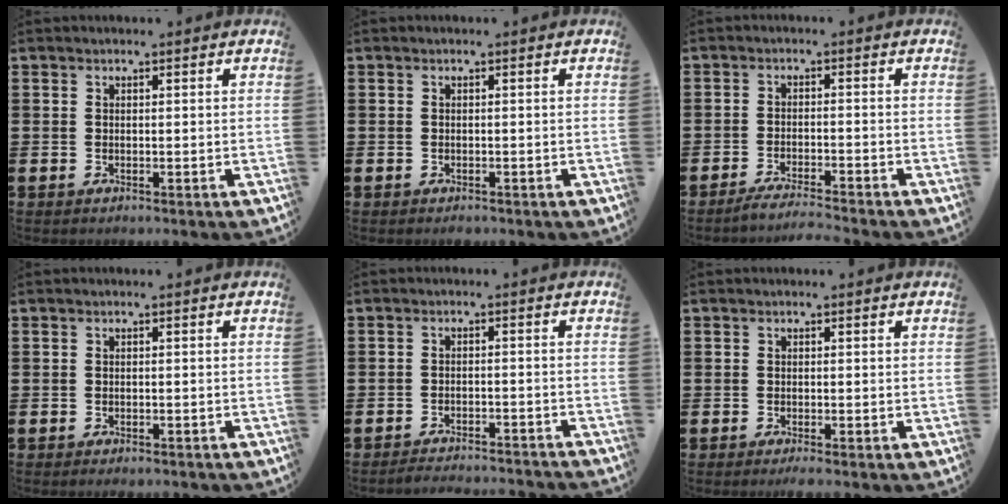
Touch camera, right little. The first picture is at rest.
{"total": 0.0}
{"total": 2.6, "force": [-2.3, -0.3, 1.0], "torque": [-0.014, 0.004, -0.044]}
{"total": 0.5, "force": [-0.5, 0.1, 0.1], "torque": [-0.004, -0.002, -0.010]}
{"total": 2.3, "force": [-2.3, -0.2, 0.0], "torque": [-0.003, 0.005, -0.049]}
{"total": 0.8, "force": [-0.5, 0.0, 0.6], "torque": [-0.010, -0.002, -0.009]}